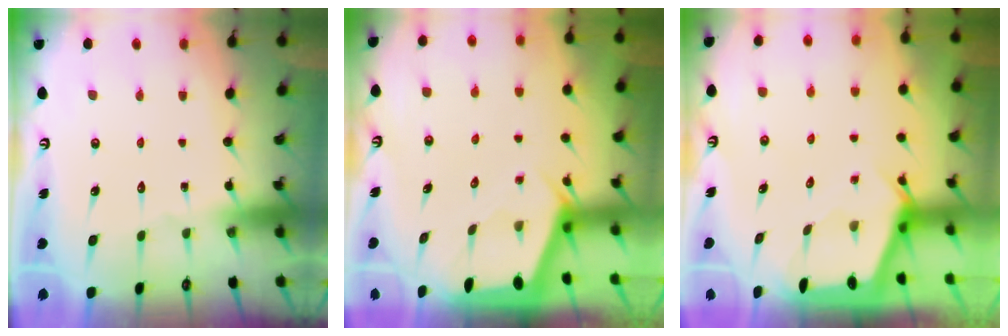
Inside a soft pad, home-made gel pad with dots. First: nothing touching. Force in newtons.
{"total": 2.1, "press": 2.1, "slide": 0.3}
{"total": 2.4, "press": 2.4, "slide": 0.2}